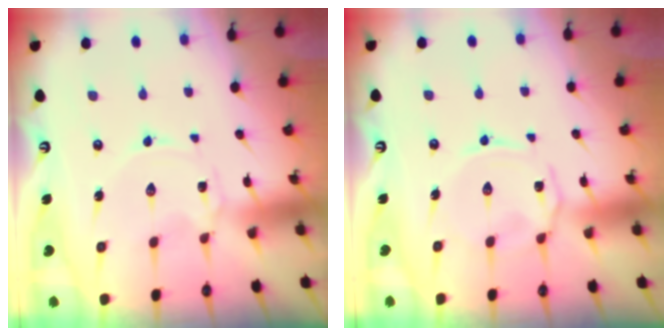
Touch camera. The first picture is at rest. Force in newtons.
{"total": 2.2, "press": 2.2, "slide": 0.6}